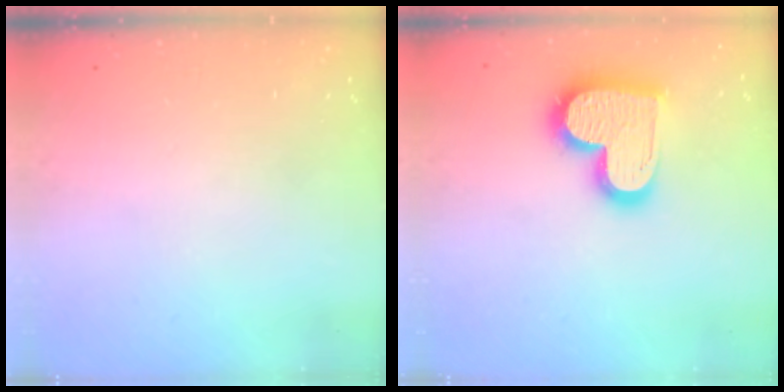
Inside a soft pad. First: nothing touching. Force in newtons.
{"total": 17.9, "press": 17.8, "slide": 1.3}